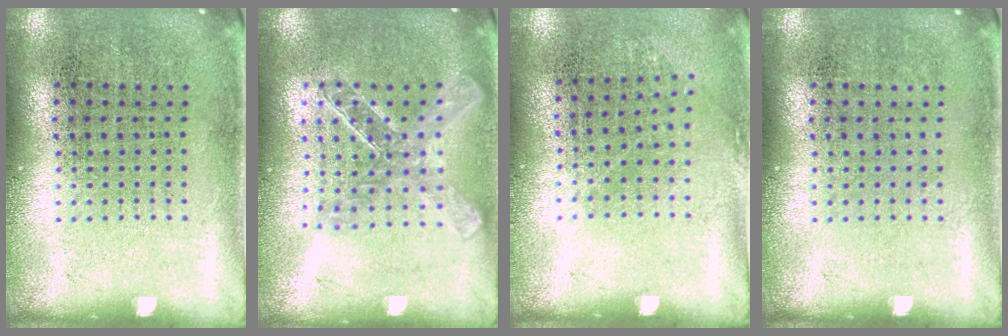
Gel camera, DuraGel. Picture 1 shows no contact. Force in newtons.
{"total": 1.7, "press": 1.5, "slide": 0.8}
{"total": 0.7, "press": 0.5, "slide": 0.4}
{"total": 0.0}